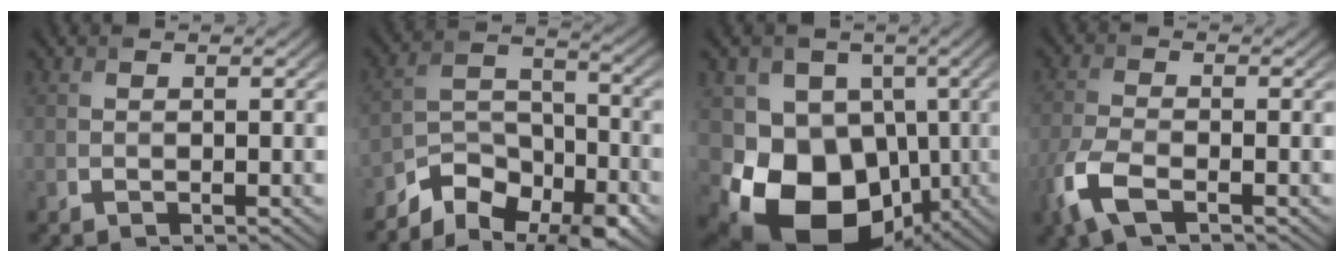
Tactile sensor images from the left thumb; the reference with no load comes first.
{"total": 10.8, "force": [-8.3, 4.9, 4.8], "torque": [-0.089, -0.006, -0.151]}
{"total": 15.3, "force": [-4.0, 12.1, 8.5], "torque": [-0.147, -0.039, -0.081]}
{"total": 5.3, "force": [-2.9, 2.1, 4.0], "torque": [-0.106, -0.011, -0.070]}